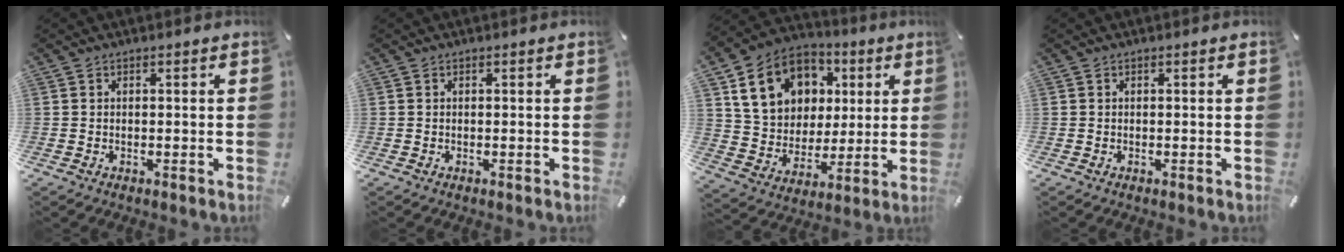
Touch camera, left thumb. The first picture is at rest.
{"total": 0.0}
{"total": 15.6, "force": [5.2, 13.4, 6.2], "torque": [-0.109, -0.007, 0.108]}
{"total": 0.0}